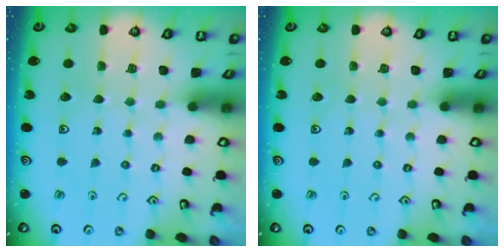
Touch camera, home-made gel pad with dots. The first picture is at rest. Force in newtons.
{"total": 0.0}